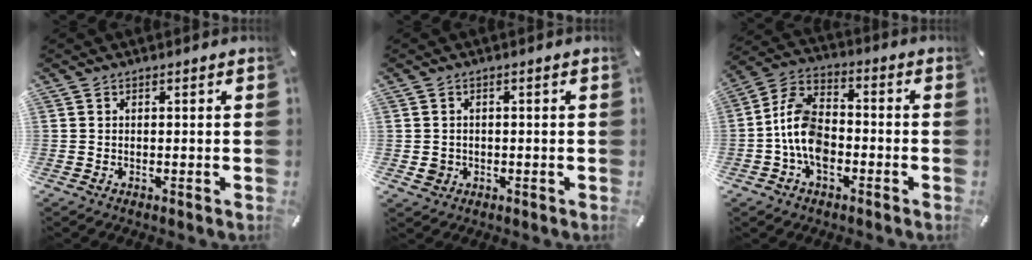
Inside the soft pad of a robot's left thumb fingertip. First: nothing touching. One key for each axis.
{"total": 2.7, "fx": -0.5, "fy": 2.6, "fz": 0.8, "tx": -0.006, "ty": 0.001, "tz": -0.012}
{"total": 10.6, "fx": -3.4, "fy": 7.1, "fz": 7.0, "tx": -0.156, "ty": 0.022, "tz": -0.064}